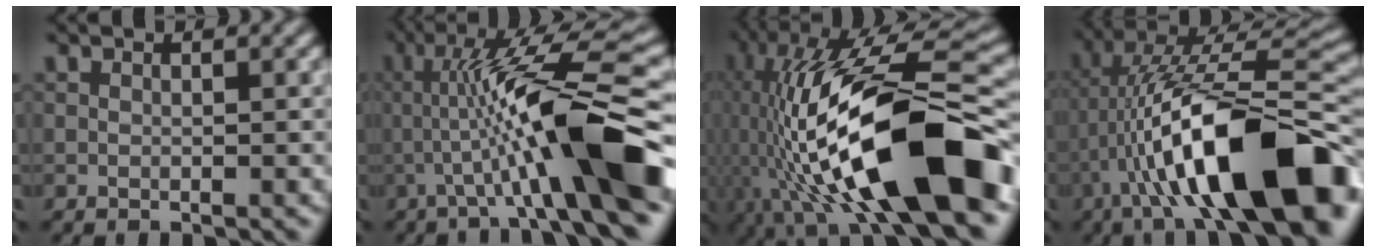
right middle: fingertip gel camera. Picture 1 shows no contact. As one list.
[{"total": 11.6, "force": [-1.2, 1.2, 11.5], "torque": [-0.192, 0.039, -0.013]}, {"total": 17.2, "force": [-4.6, 5.4, 15.7], "torque": [-0.291, 0.046, -0.077]}, {"total": 14.9, "force": [-4.4, 4.4, 13.5], "torque": [-0.229, 0.039, -0.066]}]